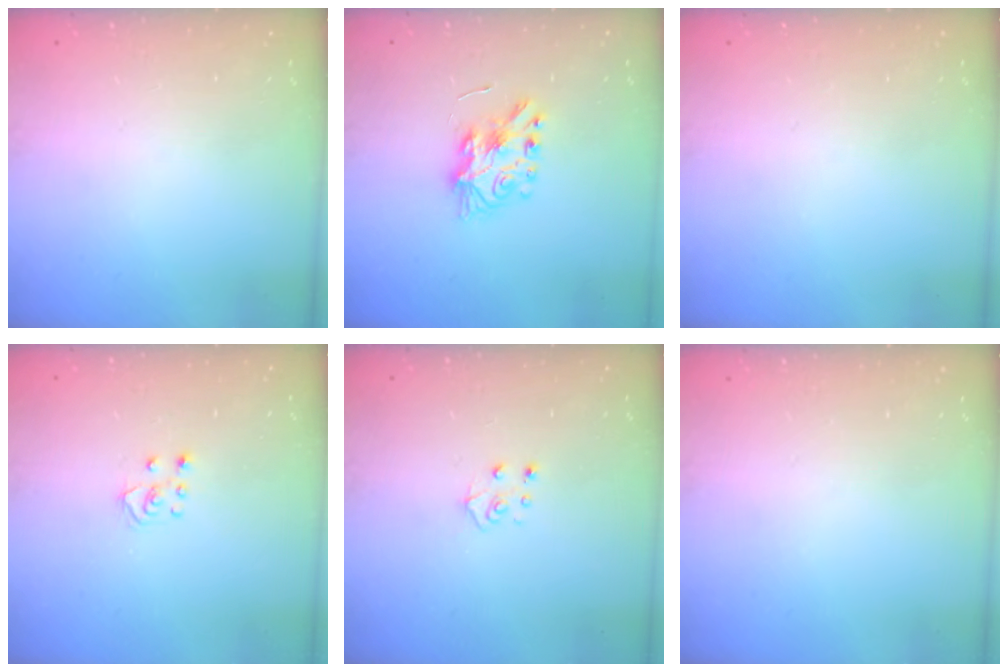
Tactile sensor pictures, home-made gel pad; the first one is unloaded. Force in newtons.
{"total": 7.7, "press": 7.7, "slide": 0.6}
{"total": 0.0}
{"total": 4.0, "press": 4.0, "slide": 0.3}
{"total": 5.4, "press": 5.3, "slide": 0.4}
{"total": 0.0}